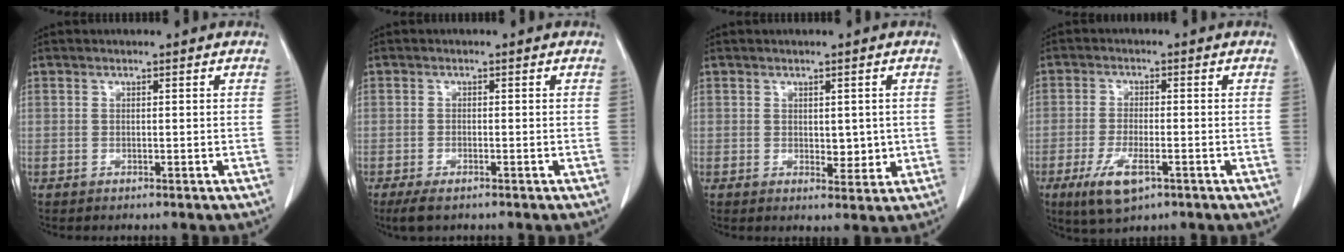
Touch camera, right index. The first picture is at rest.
{"total": 3.1, "force": [-2.1, 0.8, 2.0], "torque": [-0.040, -0.007, -0.032]}
{"total": 3.3, "force": [0.2, 1.9, 2.7], "torque": [-0.030, -0.007, 0.010]}
{"total": 6.7, "force": [-3.3, 2.0, 5.5], "torque": [-0.112, -0.013, -0.051]}